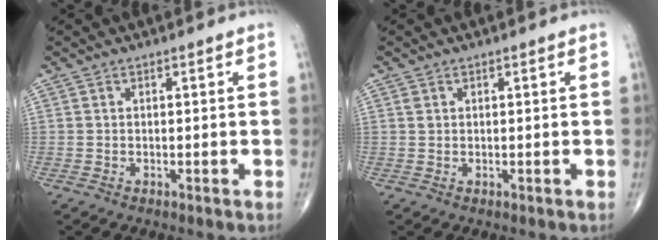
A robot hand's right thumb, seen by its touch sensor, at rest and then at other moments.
{"total": 0.8, "force": [0.3, 0.5, 0.4], "torque": [-0.006, 0.004, 0.008]}